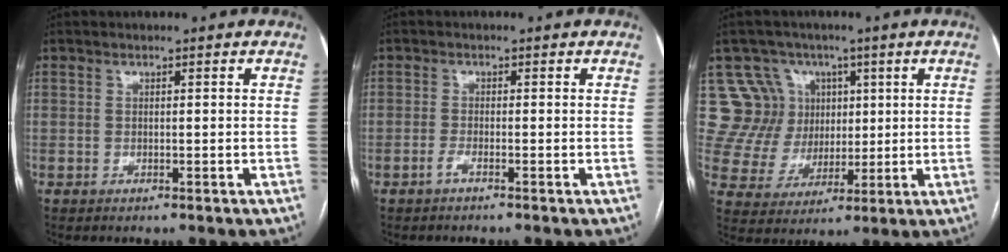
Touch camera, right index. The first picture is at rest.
{"total": 1.1, "force": [-0.8, -0.1, 0.7], "torque": [-0.014, 0.001, -0.018]}
{"total": 12.6, "force": [4.7, 11.6, 1.5], "torque": [-0.043, 0.057, 0.100]}